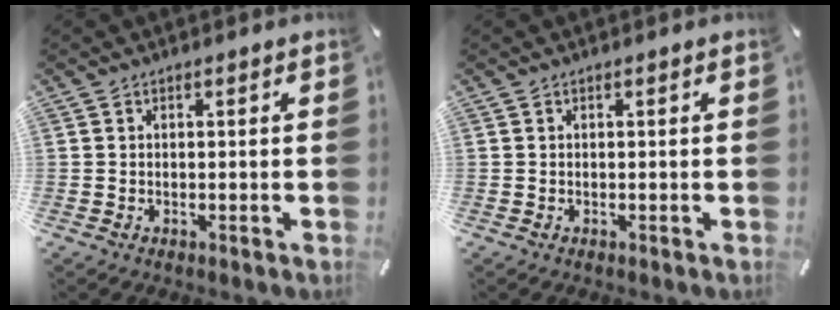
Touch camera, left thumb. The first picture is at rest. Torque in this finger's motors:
{"motor_torque": [0.00, 0.00, 0.00, 0.00, 0.00]}